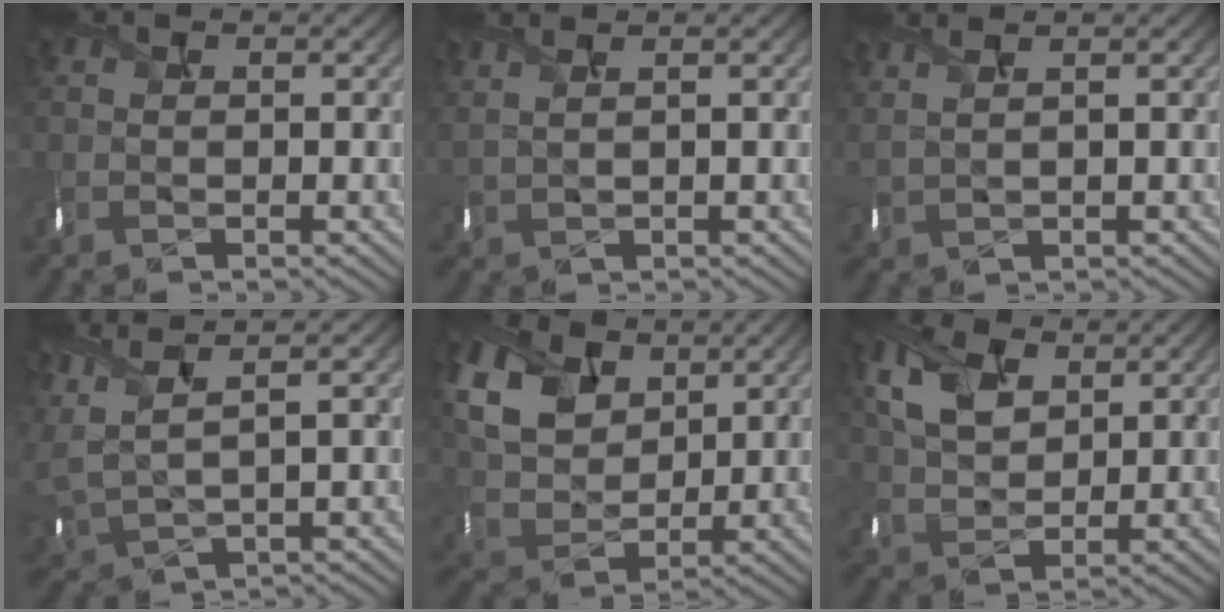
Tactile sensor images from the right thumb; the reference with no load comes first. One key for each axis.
{"total": 2.8, "fx": 1.9, "fy": 0.9, "fz": 1.8, "tx": -0.032, "ty": 0.009, "tz": 0.026}
{"total": 3.1, "fx": 2.1, "fy": 1.0, "fz": 2.1, "tx": -0.042, "ty": 0.009, "tz": 0.035}
{"total": 8.5, "fx": 4.3, "fy": 3.0, "fz": 6.6, "tx": -0.199, "ty": -0.001, "tz": 0.093}
{"total": 10.2, "fx": 4.8, "fy": 7.1, "fz": 5.4, "tx": -0.167, "ty": 0.005, "tz": 0.095}
{"total": 7.1, "fx": 3.0, "fy": 4.7, "fz": 4.4, "tx": -0.119, "ty": 0.000, "tz": 0.062}